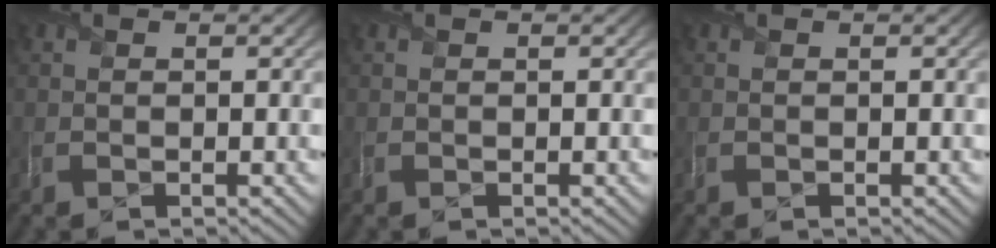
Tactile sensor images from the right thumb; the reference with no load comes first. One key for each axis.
{"total": 0.0}
{"total": 0.0}